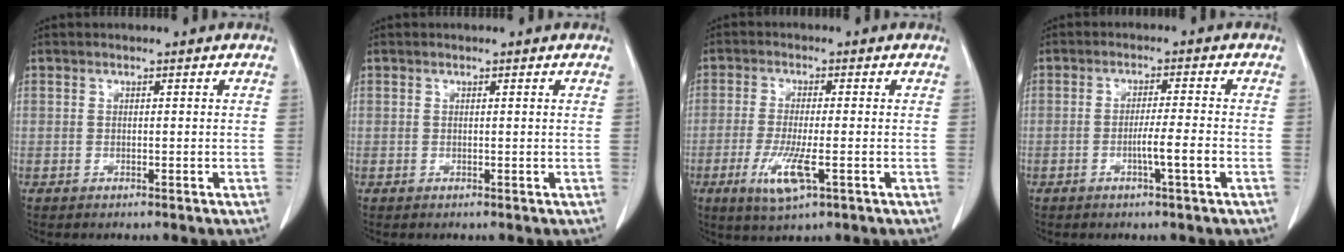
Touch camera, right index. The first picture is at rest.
{"total": 0.0}
{"total": 6.6, "force": [-2.4, 1.0, 6.1], "torque": [-0.122, -0.015, -0.038]}
{"total": 3.9, "force": [-1.3, -0.5, 3.6], "torque": [-0.057, -0.002, -0.021]}